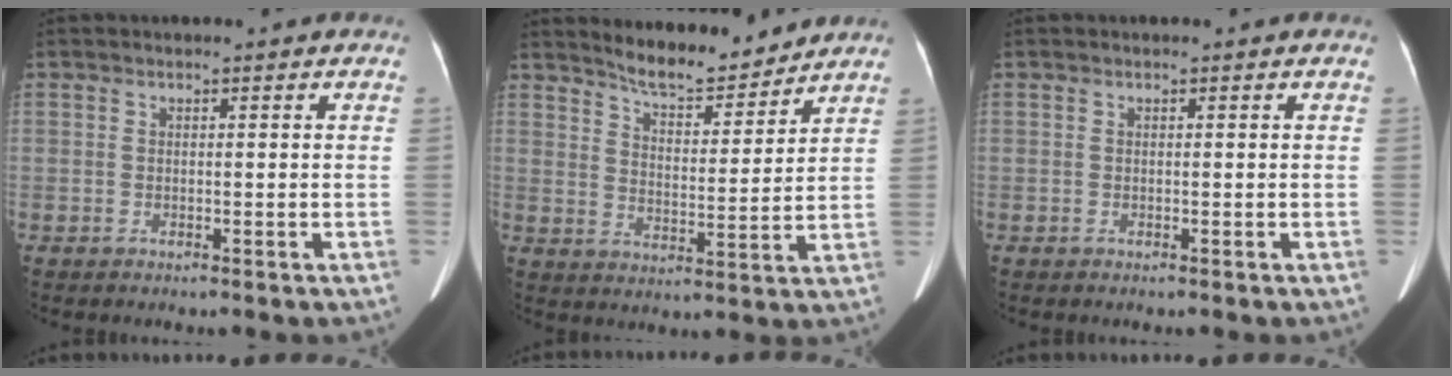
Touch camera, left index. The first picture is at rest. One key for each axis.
{"total": 8.9, "fx": 8.4, "fy": 1.5, "fz": 2.4, "tx": -0.044, "ty": -0.002, "tz": 0.139}
{"total": 0.0}